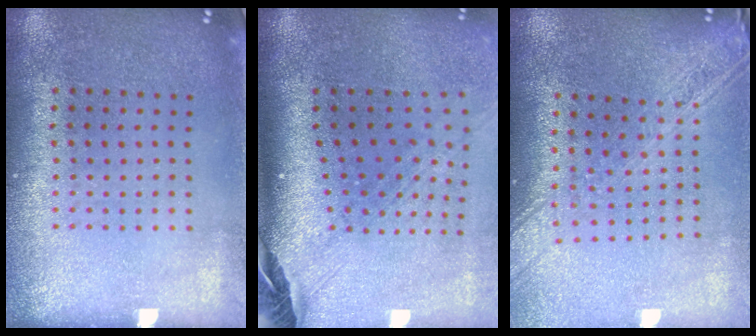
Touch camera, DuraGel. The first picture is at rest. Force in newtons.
{"total": 3.0, "press": 2.1, "slide": 2.1}
{"total": 2.2, "press": 1.9, "slide": 1.2}